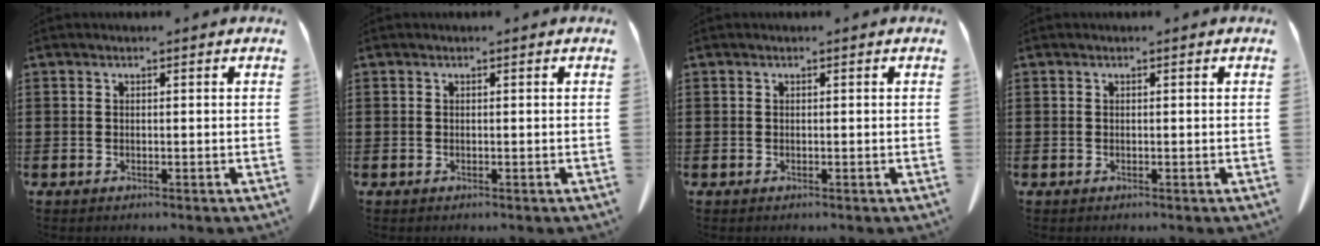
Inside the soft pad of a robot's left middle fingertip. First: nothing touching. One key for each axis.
{"total": 0.0}
{"total": 0.0}
{"total": 0.0}